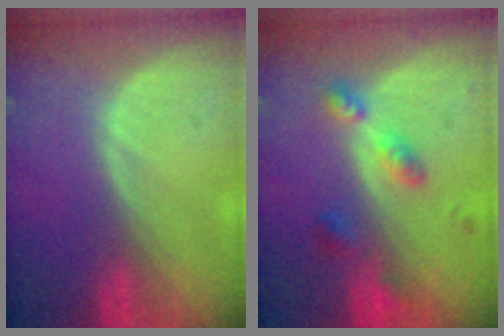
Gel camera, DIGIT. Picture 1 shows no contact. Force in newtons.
{"total": 4.6, "press": 4.6, "slide": 0.6}